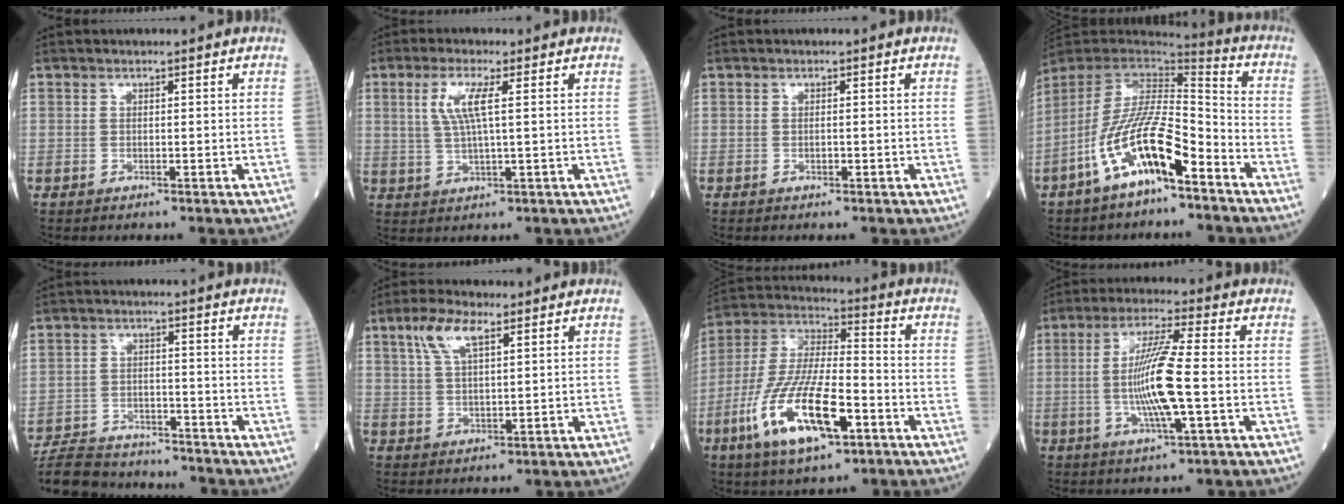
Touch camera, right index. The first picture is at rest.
{"total": 5.2, "force": [1.5, 0.4, 5.0], "torque": [-0.110, 0.003, 0.034]}
{"total": 0.6, "force": [-0.2, 0.2, 0.5], "torque": [-0.012, -0.002, -0.001]}
{"total": 14.5, "force": [-7.6, 3.7, 11.8], "torque": [-0.231, 0.002, -0.138]}
{"total": 12.8, "force": [-12.1, 3.3, 2.9], "torque": [-0.057, 0.015, -0.188]}
{"total": 6.3, "force": [3.5, 1.8, 4.9], "torque": [-0.109, 0.012, 0.070]}
{"total": 17.8, "force": [-7.1, 5.2, 15.4], "torque": [-0.322, -0.011, -0.124]}
{"total": 11.0, "force": [-1.4, 0.5, 11.0], "torque": [-0.214, -0.004, -0.030]}